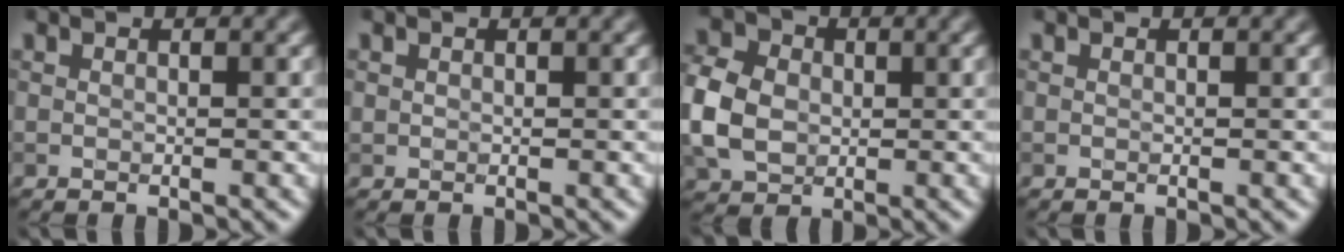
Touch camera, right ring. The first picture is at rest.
{"total": 0.5, "force": [0.1, 0.5, 0.1], "torque": [0.004, -0.002, 0.003]}
{"total": 6.7, "force": [-0.4, 5.3, 4.0], "torque": [-0.105, 0.008, -0.020]}
{"total": 0.0}